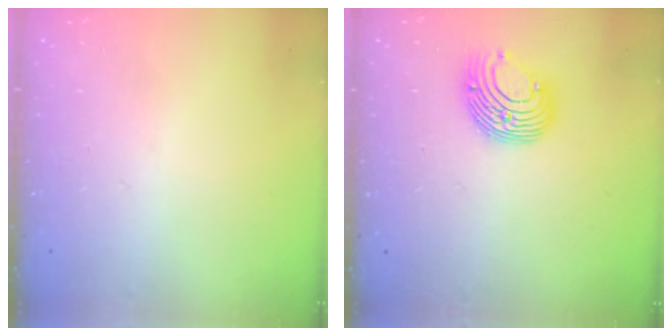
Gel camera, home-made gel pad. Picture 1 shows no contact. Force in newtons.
{"total": 10.6, "press": 10.6, "slide": 0.3}